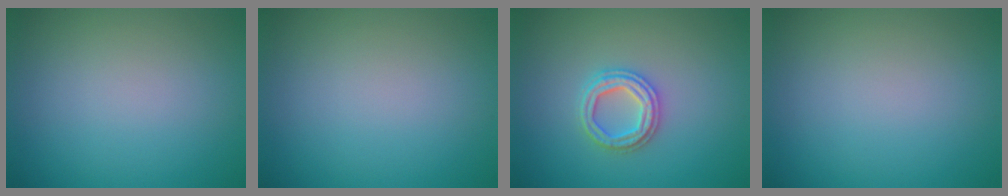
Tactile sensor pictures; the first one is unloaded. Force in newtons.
{"total": 0.0}
{"total": 2.7, "press": 2.6, "slide": 0.7}
{"total": 0.0}